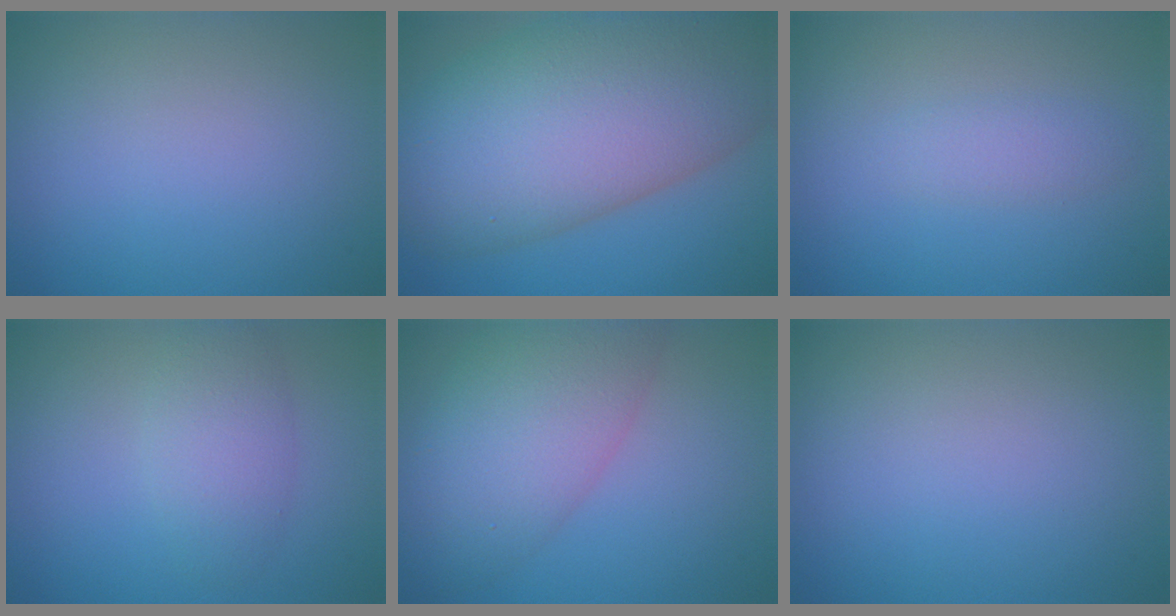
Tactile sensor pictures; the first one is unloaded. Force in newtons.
{"total": 15.7, "press": 15.7, "slide": 0.8}
{"total": 1.6, "press": 1.6, "slide": 0.1}
{"total": 3.2, "press": 3.2, "slide": 0.0}
{"total": 7.8, "press": 7.8, "slide": 0.5}
{"total": 0.0}